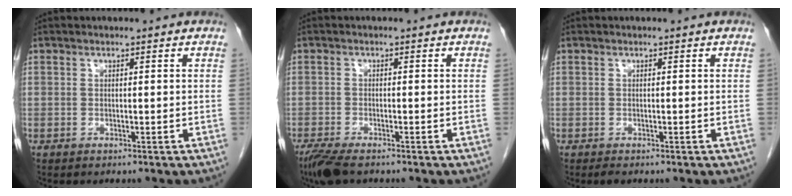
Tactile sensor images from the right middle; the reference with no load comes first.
{"total": 4.7, "force": [-3.6, 1.0, 2.8], "torque": [-0.058, -0.013, -0.063]}
{"total": 0.6, "force": [-0.5, 0.2, 0.3], "torque": [-0.010, -0.002, -0.007]}